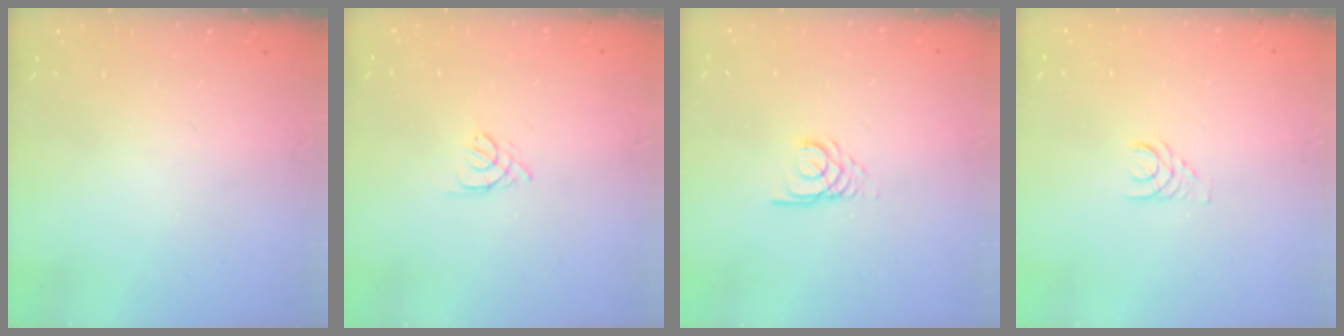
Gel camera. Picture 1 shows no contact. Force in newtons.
{"total": 3.0, "press": 2.9, "slide": 0.7}
{"total": 3.5, "press": 3.5, "slide": 0.4}
{"total": 1.7, "press": 1.7, "slide": 0.2}